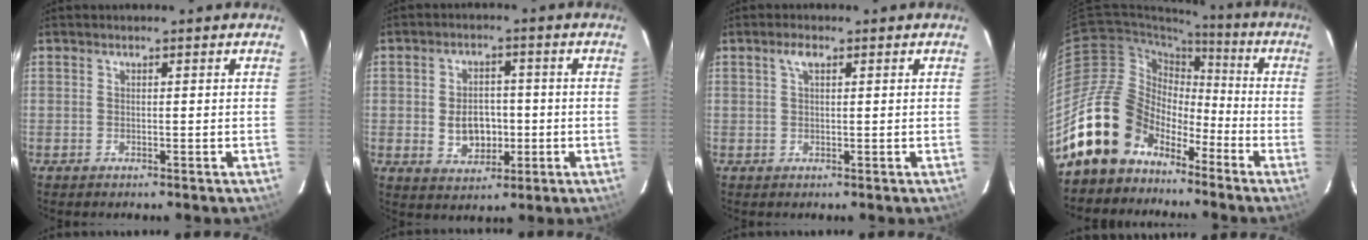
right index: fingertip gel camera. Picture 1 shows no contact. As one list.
[{"total": 7.3, "force": [-1.1, 5.4, 4.7], "torque": [-0.096, 0.006, -0.008]}, {"total": 1.9, "force": [0.9, 0.8, 1.5], "torque": [-0.029, 0.007, 0.016]}, {"total": 16.0, "force": [-10.7, 10.7, 5.2], "torque": [-0.106, 0.030, -0.183]}]